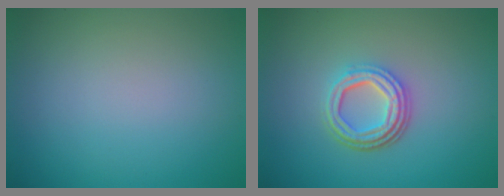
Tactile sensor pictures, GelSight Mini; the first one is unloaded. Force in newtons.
{"total": 4.4, "press": 3.2, "slide": 3.0}